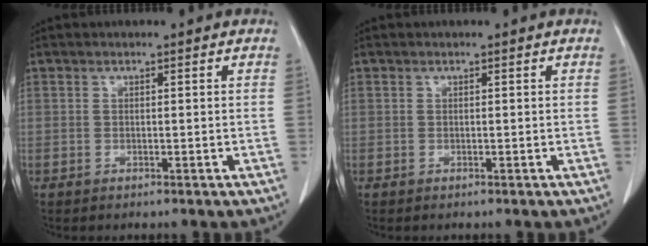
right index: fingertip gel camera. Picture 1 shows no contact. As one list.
[{"total": 0.0}]